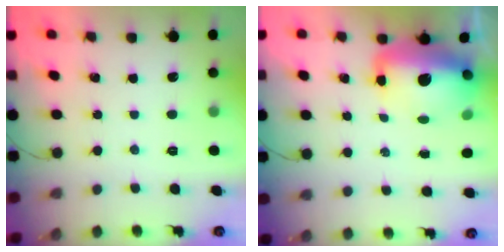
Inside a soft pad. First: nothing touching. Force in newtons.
{"total": 16.0, "press": 15.5, "slide": 3.9}